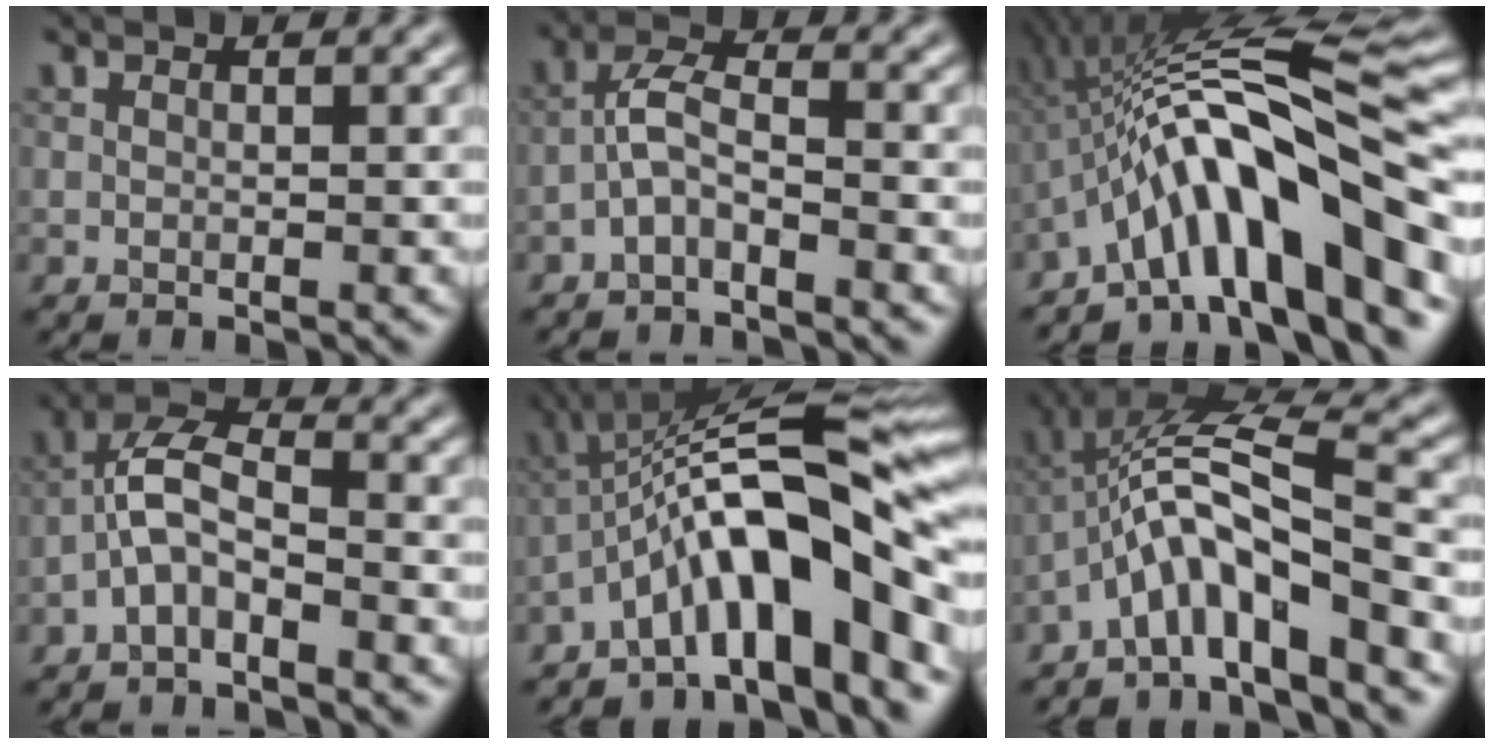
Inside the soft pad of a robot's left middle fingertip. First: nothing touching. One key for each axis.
{"total": 2.7, "fx": -1.7, "fy": 0.8, "fz": 2.0, "tx": -0.044, "ty": 0.012, "tz": -0.043}
{"total": 13.8, "fx": -4.8, "fy": 3.0, "fz": 12.6, "tx": -0.187, "ty": 0.031, "tz": -0.078}
{"total": 4.0, "fx": -2.1, "fy": 1.5, "fz": 3.0, "tx": -0.062, "ty": 0.018, "tz": -0.050}
{"total": 12.9, "fx": -4.4, "fy": 3.3, "fz": 11.7, "tx": -0.167, "ty": 0.025, "tz": -0.076}
{"total": 8.1, "fx": -3.7, "fy": 1.7, "fz": 6.9, "tx": -0.125, "ty": 0.021, "tz": -0.073}